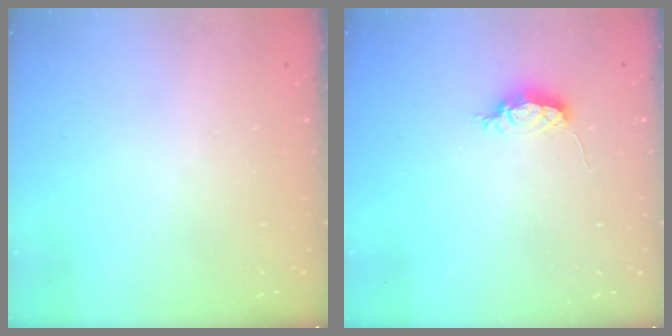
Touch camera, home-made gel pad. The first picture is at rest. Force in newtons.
{"total": 4.3, "press": 4.2, "slide": 0.5}